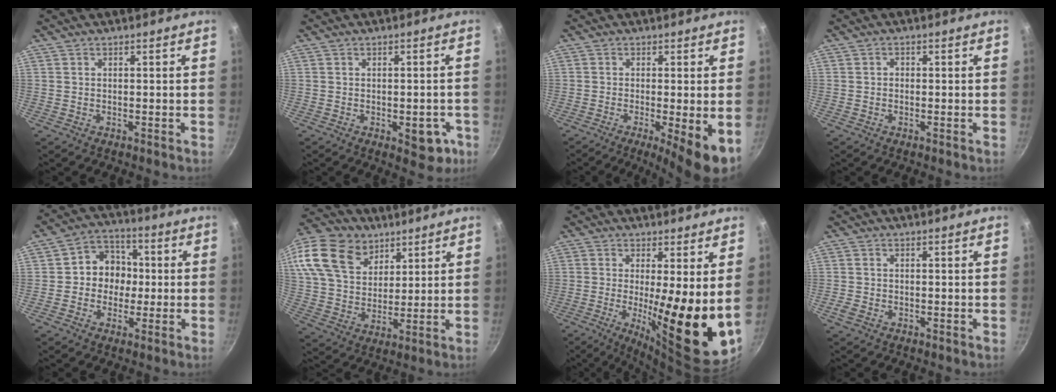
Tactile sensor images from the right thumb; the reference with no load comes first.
{"total": 6.2, "force": [-2.1, 3.4, 4.8], "torque": [-0.027, 0.013, -0.020]}
{"total": 7.8, "force": [-2.1, 1.4, 7.4], "torque": [-0.108, -0.009, -0.028]}
{"total": 0.8, "force": [-0.2, 0.8, 0.3], "torque": [-0.003, 0.003, -0.006]}
{"total": 8.8, "force": [-0.2, 7.9, 3.9], "torque": [-0.011, 0.021, -0.019]}
{"total": 23.3, "force": [12.6, 15.8, 11.5], "torque": [-0.240, -0.001, 0.234]}
{"total": 15.7, "force": [-0.2, 3.0, 15.4], "torque": [-0.219, -0.031, 0.000]}
{"total": 1.8, "force": [-0.8, 1.2, 1.0], "torque": [-0.020, 0.000, -0.018]}